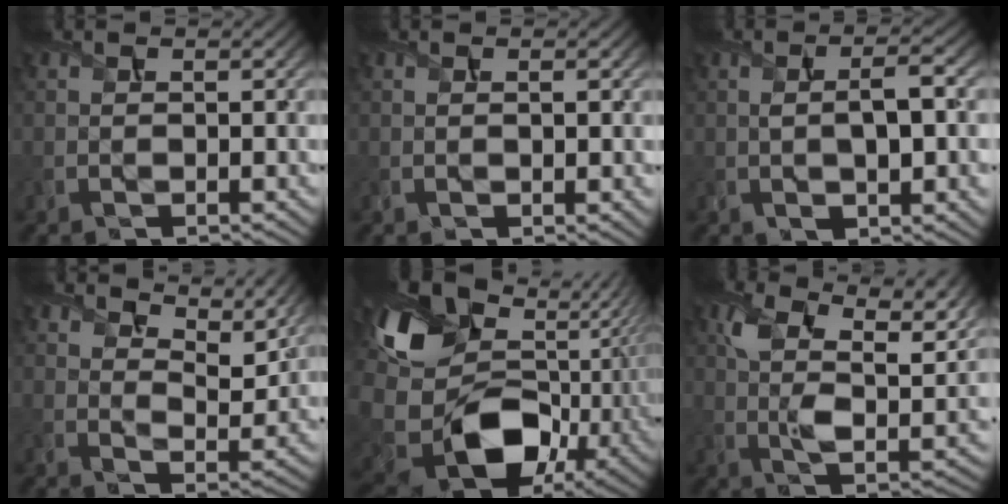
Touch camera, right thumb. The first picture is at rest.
{"total": 1.2, "force": [0.3, 0.3, 1.1], "torque": [-0.018, -0.002, 0.008]}
{"total": 6.2, "force": [0.1, 2.4, 5.7], "torque": [-0.101, -0.003, 0.005]}
{"total": 9.4, "force": [7.4, 3.6, 4.4], "torque": [-0.094, -0.013, 0.108]}
{"total": 18.1, "force": [-1.4, 13.1, 12.4], "torque": [-0.262, -0.028, -0.013]}
{"total": 12.4, "force": [6.0, 5.9, 9.1], "torque": [-0.185, -0.011, 0.107]}